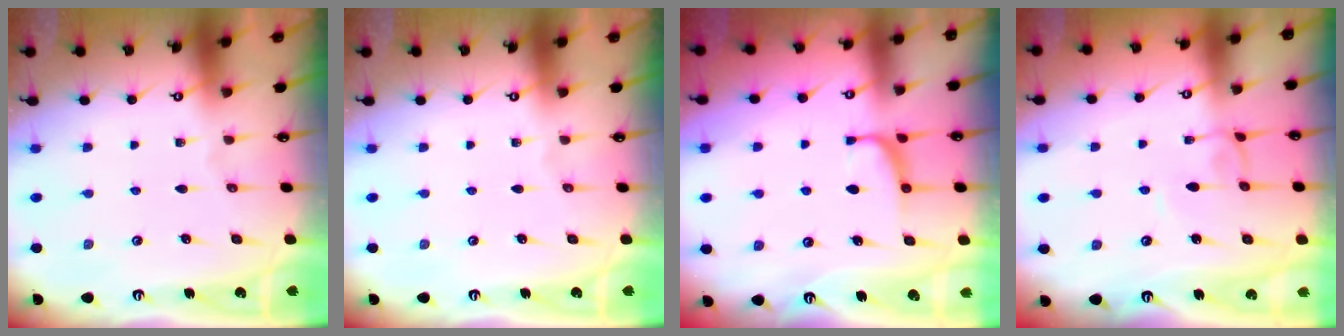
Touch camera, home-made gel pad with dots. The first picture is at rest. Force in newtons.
{"total": 0.0}
{"total": 1.3, "press": 1.2, "slide": 0.6}
{"total": 3.4, "press": 3.4, "slide": 0.1}